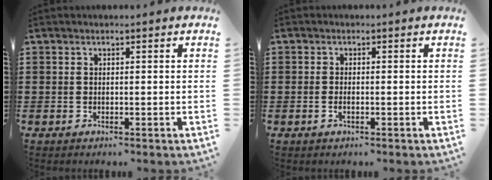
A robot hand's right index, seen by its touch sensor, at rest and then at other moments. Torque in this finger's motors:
{"motor_torque": [-0.90, 1.25, -0.01, -0.01]}